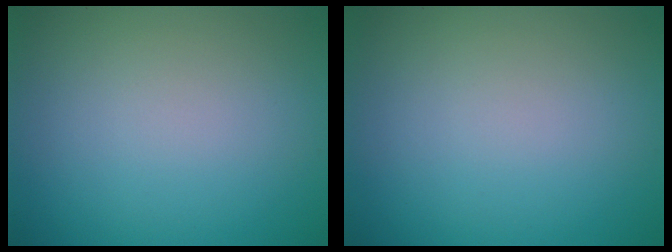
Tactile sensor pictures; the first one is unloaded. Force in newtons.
{"total": 0.0}